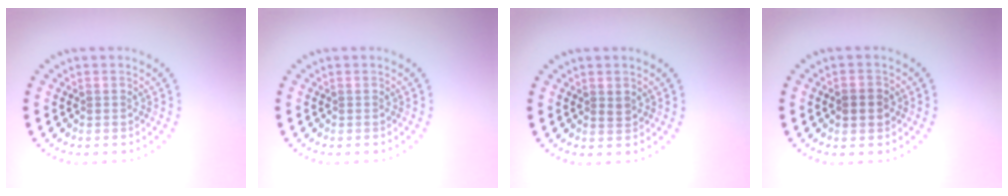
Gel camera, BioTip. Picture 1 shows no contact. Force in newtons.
{"total": 0.0}
{"total": 0.7, "press": 0.7, "slide": 0.2}
{"total": 1.9, "press": 1.9, "slide": 0.0}